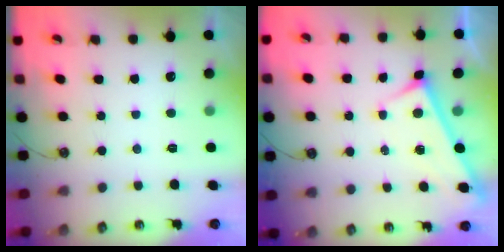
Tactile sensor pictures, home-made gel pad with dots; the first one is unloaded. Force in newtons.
{"total": 3.1, "press": 3.1, "slide": 0.2}